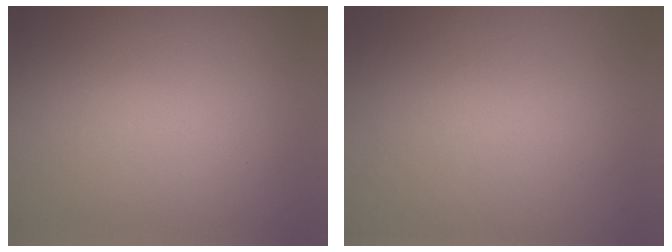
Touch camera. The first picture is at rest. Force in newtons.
{"total": 8.3}